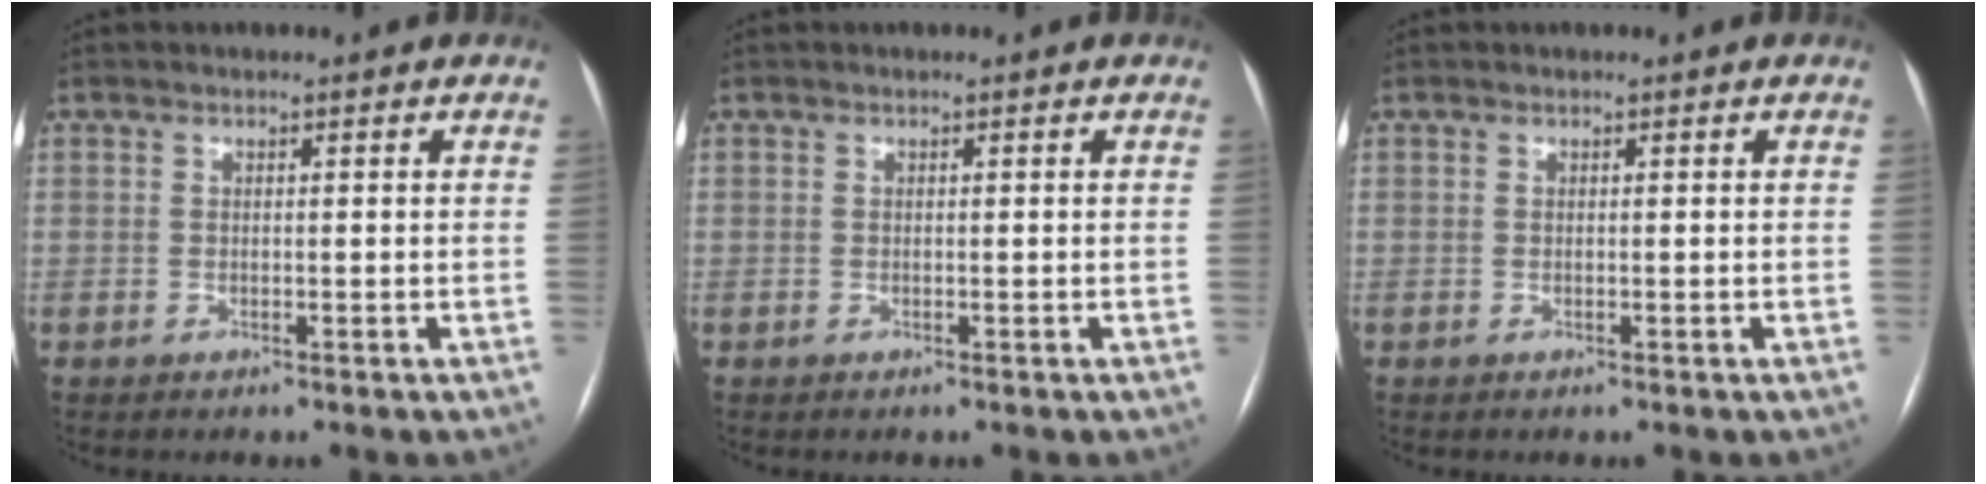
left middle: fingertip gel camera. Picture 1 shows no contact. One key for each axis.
{"total": 0.0}
{"total": 0.0}